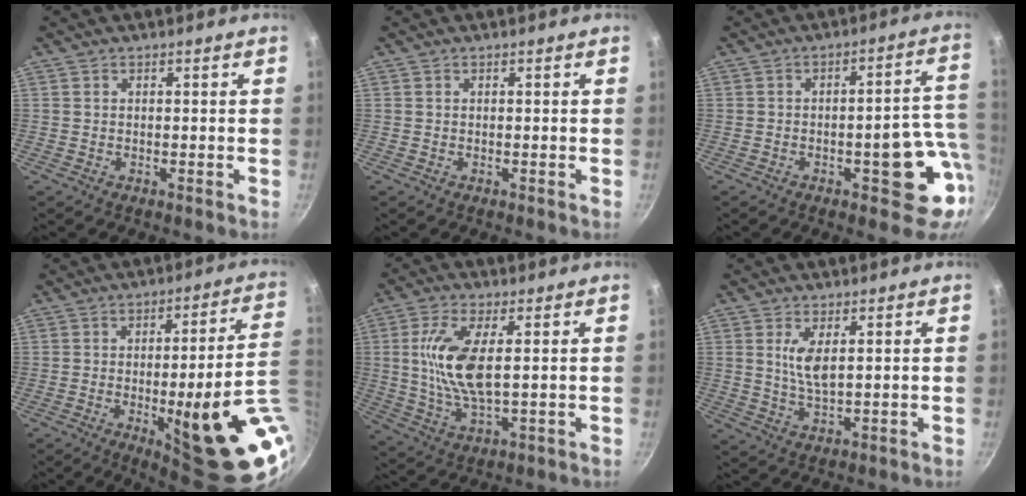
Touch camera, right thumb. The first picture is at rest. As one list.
[{"total": 0.0}, {"total": 13.8, "force": [-3.3, 5.7, 12.2], "torque": [-0.092, 0.022, -0.039]}, {"total": 23.5, "force": [-5.0, 5.0, 22.4], "torque": [-0.258, 0.002, -0.048]}, {"total": 11.5, "force": [1.7, 4.5, 10.5], "torque": [-0.217, -0.004, 0.034]}, {"total": 5.1, "force": [1.4, 1.9, 4.5], "torque": [-0.085, -0.013, 0.031]}]